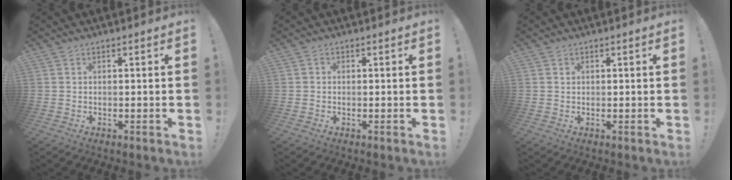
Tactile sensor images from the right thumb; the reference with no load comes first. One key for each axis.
{"total": 0.6, "fx": -0.4, "fy": 0.4, "fz": 0.3, "tx": -0.005, "ty": 0.001, "tz": -0.006}
{"total": 0.9, "fx": 0.1, "fy": 0.9, "fz": 0.0, "tx": 0.007, "ty": 0.000, "tz": 0.001}